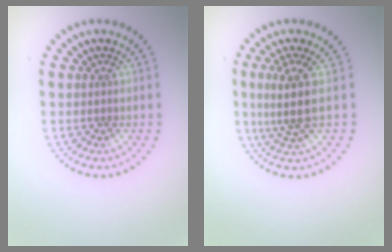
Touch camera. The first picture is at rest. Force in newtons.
{"total": 3.2, "press": 2.6, "slide": 2.0}